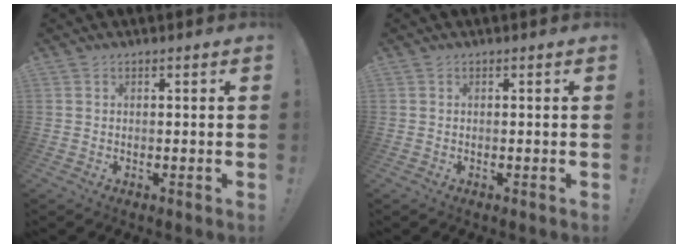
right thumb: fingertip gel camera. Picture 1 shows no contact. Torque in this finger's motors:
{"motor_torque": [-0.02, -0.14, 0.30, -0.19, -0.11]}